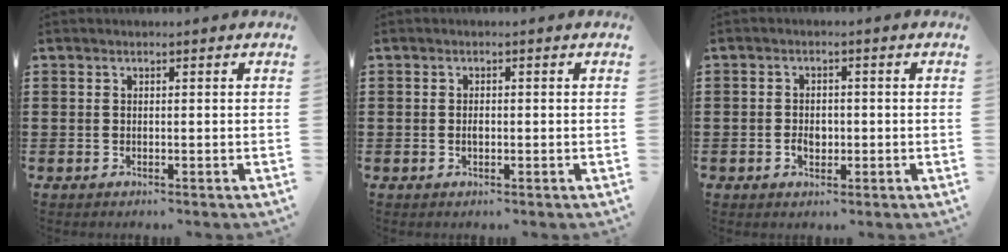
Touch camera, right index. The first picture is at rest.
{"total": 1.1, "force": [-0.1, 0.5, 0.9], "torque": [-0.019, 0.001, -0.002]}
{"total": 2.3, "force": [-0.5, 1.7, 1.5], "torque": [-0.030, 0.004, -0.011]}